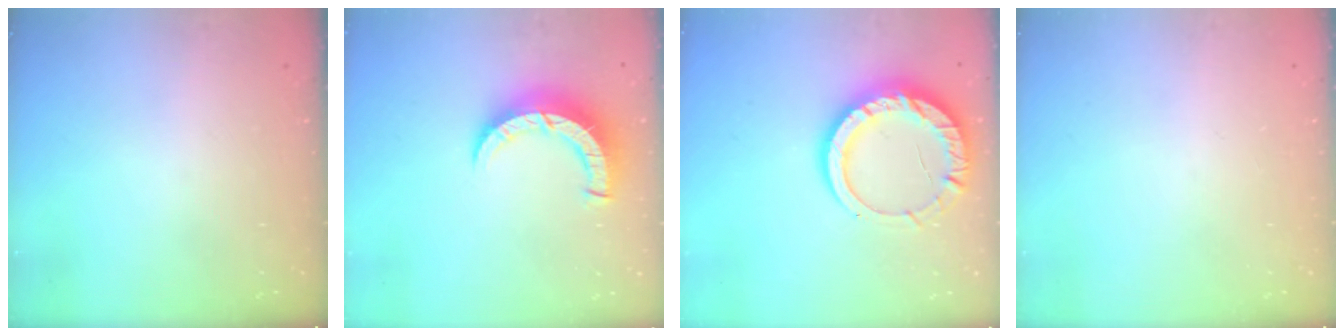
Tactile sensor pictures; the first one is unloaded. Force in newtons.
{"total": 8.8, "press": 8.8, "slide": 1.1}
{"total": 13.6, "press": 13.6, "slide": 1.2}
{"total": 0.0}